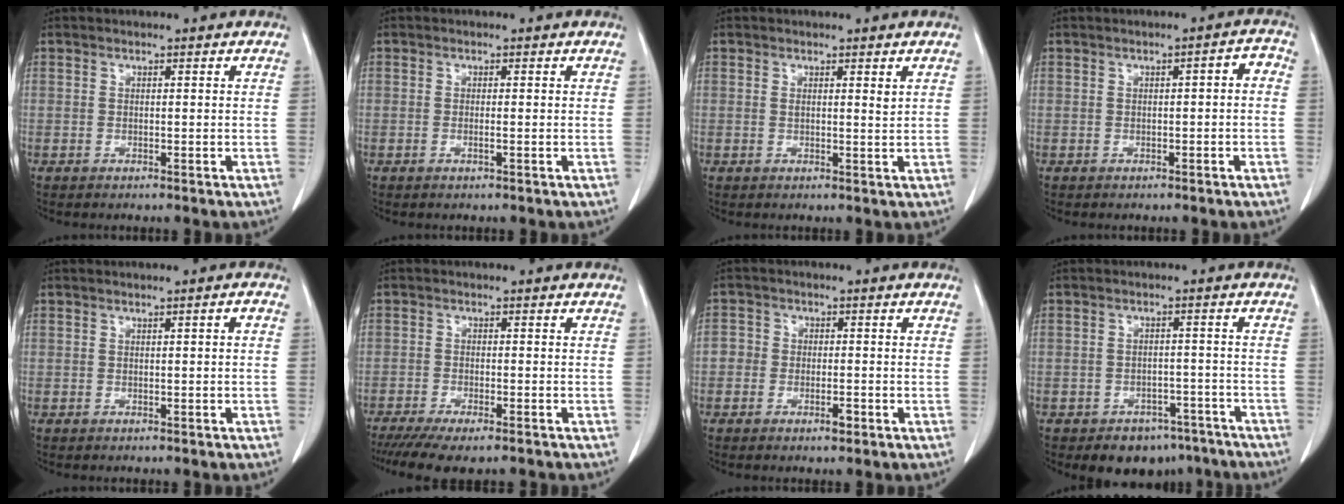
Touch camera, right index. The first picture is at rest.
{"total": 0.6, "force": [-0.1, -0.1, 0.6], "torque": [-0.011, 0.001, 0.000]}
{"total": 1.2, "force": [0.7, 0.2, 0.9], "torque": [-0.018, -0.004, 0.013]}
{"total": 2.1, "force": [-0.3, 0.7, 1.9], "torque": [-0.021, 0.013, -0.006]}
{"total": 0.8, "force": [0.0, 0.1, 0.8], "torque": [-0.013, 0.001, 0.001]}
{"total": 10.8, "force": [-8.7, 2.2, 5.9], "torque": [-0.083, -0.013, -0.129]}
{"total": 3.5, "force": [-1.4, 2.6, 2.0], "torque": [-0.019, 0.007, -0.025]}
{"total": 8.0, "force": [-6.0, 4.7, 2.2], "torque": [-0.006, 0.013, -0.078]}